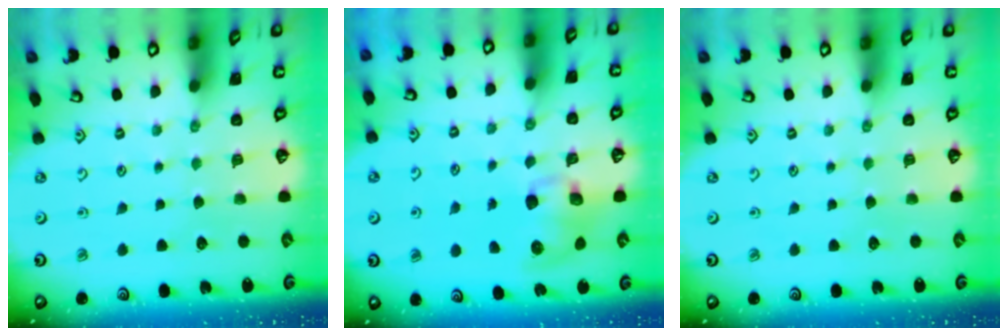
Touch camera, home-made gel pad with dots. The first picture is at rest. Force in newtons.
{"total": 8.8, "press": 8.7, "slide": 1.2}
{"total": 0.0}